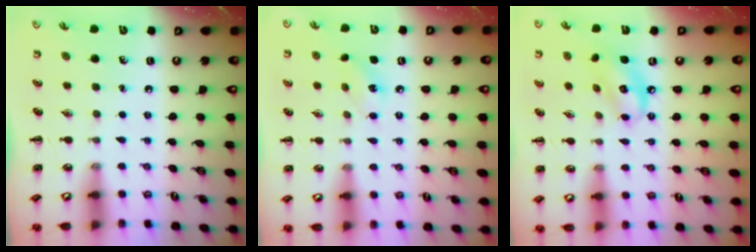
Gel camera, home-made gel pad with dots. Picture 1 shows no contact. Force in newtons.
{"total": 6.9, "press": 6.6, "slide": 2.0}
{"total": 9.2, "press": 9.2, "slide": 0.9}